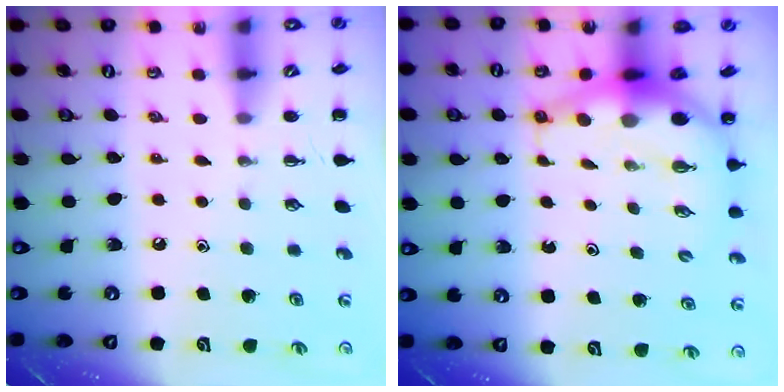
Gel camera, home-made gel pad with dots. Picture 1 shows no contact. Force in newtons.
{"total": 7.3, "press": 7.1, "slide": 1.5}